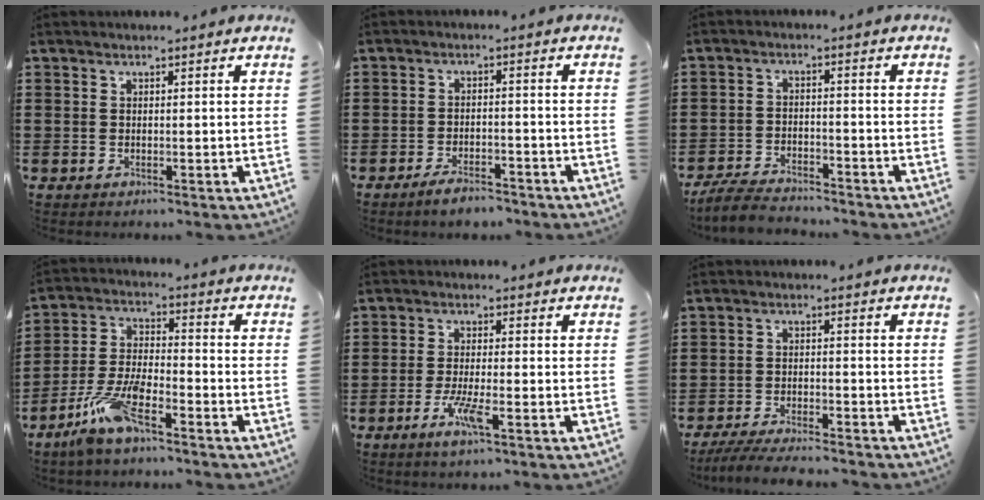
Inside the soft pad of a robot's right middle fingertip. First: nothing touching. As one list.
[{"total": 3.5, "force": [-3.2, 0.6, 1.3], "torque": [-0.023, 0.004, -0.062]}, {"total": 5.1, "force": [-4.9, 0.7, 1.4], "torque": [-0.036, 0.001, -0.097]}, {"total": 8.8, "force": [-6.0, 2.2, 6.1], "torque": [-0.151, -0.008, -0.120]}, {"total": 4.9, "force": [-2.4, 0.6, 4.2], "torque": [-0.094, -0.014, -0.048]}, {"total": 4.8, "force": [-4.5, 0.2, 1.5], "torque": [-0.039, -0.009, -0.090]}]